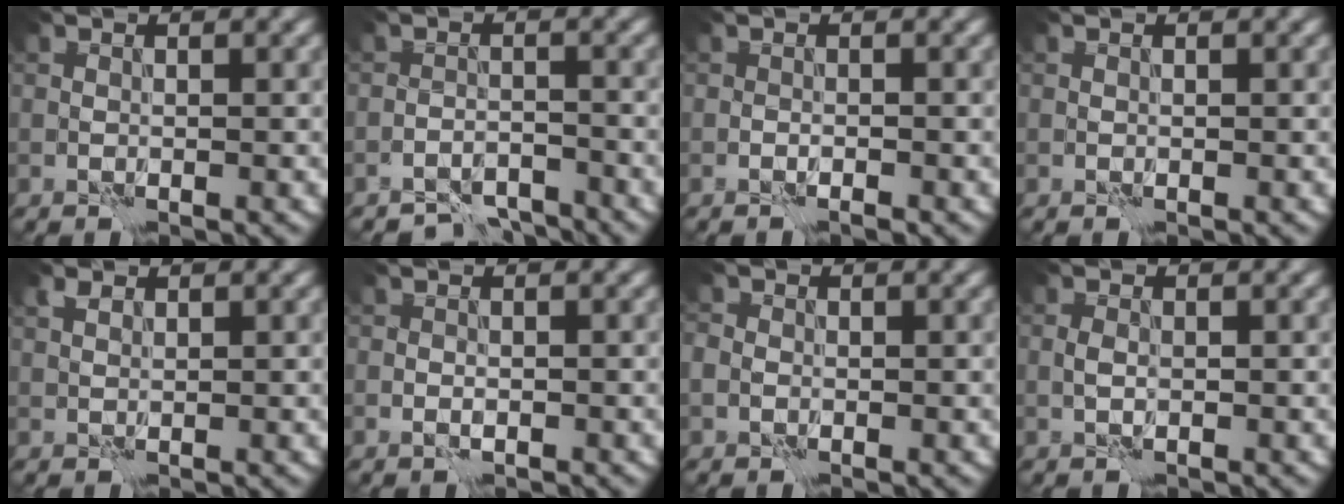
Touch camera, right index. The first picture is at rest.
{"total": 3.6, "force": [-3.5, 0.5, 0.2], "torque": [0.008, 0.001, -0.063]}
{"total": 0.8, "force": [-0.8, -0.1, 0.2], "torque": [-0.004, 0.001, -0.015]}
{"total": 0.0}
{"total": 1.2, "force": [1.0, 0.5, 0.4], "torque": [-0.009, 0.002, 0.019]}
{"total": 0.6, "force": [-0.3, 0.3, 0.4], "torque": [-0.008, 0.000, -0.006]}
{"total": 1.1, "force": [-0.4, 1.0, 0.3], "torque": [-0.001, -0.004, -0.009]}
{"total": 0.9, "force": [-0.2, 0.5, 0.7], "torque": [-0.015, 0.001, -0.006]}